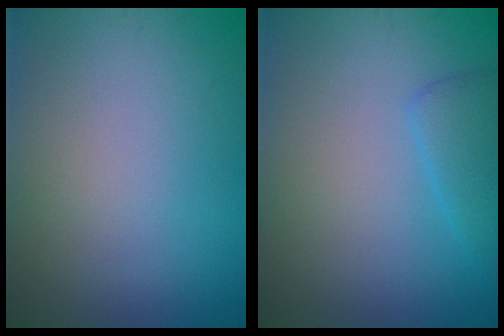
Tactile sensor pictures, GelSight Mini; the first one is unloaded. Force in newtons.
{"total": 2.4, "press": 2.4, "slide": 0.1}